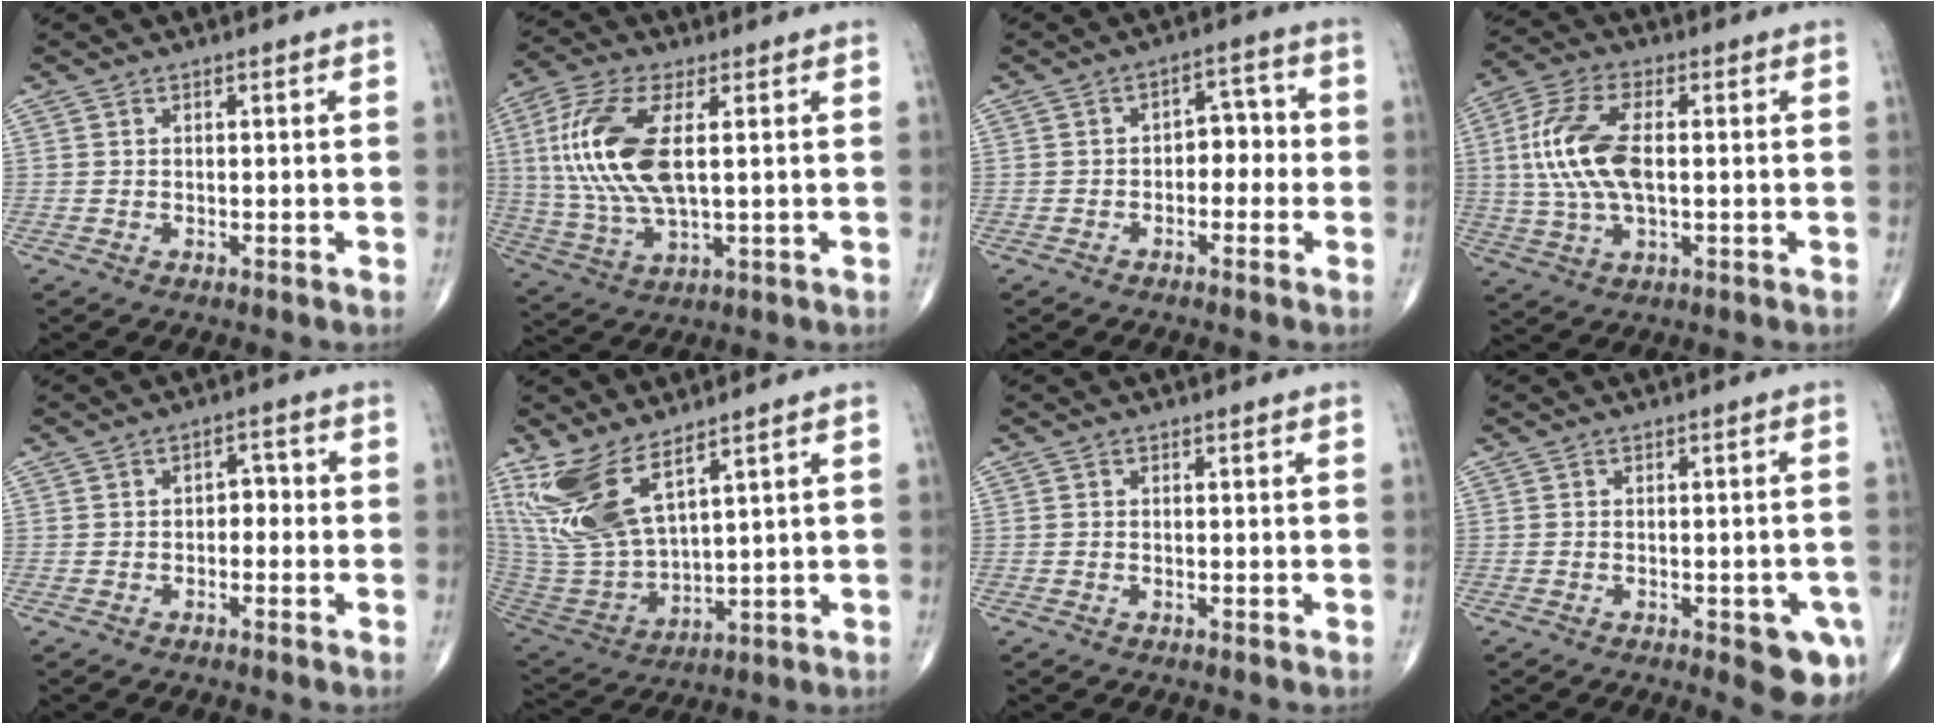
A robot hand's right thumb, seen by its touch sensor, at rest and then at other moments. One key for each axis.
{"total": 15.9, "fx": 2.6, "fy": 6.5, "fz": 14.2, "tx": -0.324, "ty": -0.004, "tz": 0.055}
{"total": 5.3, "fx": -1.0, "fy": 3.5, "fz": 3.8, "tx": -0.026, "ty": 0.027, "tz": -0.025}
{"total": 13.4, "fx": 0.9, "fy": 6.5, "fz": 11.7, "tx": -0.255, "ty": 0.010, "tz": 0.017}
{"total": 3.0, "fx": -0.6, "fy": 2.0, "fz": 2.1, "tx": -0.012, "ty": 0.015, "tz": -0.018}
{"total": 14.8, "fx": 9.0, "fy": 5.4, "fz": 10.4, "tx": -0.219, "ty": -0.050, "tz": 0.202}
{"total": 0.0}
{"total": 7.6, "fx": -3.4, "fy": 2.7, "fz": 6.3, "tx": -0.059, "ty": 0.009, "tz": -0.037}